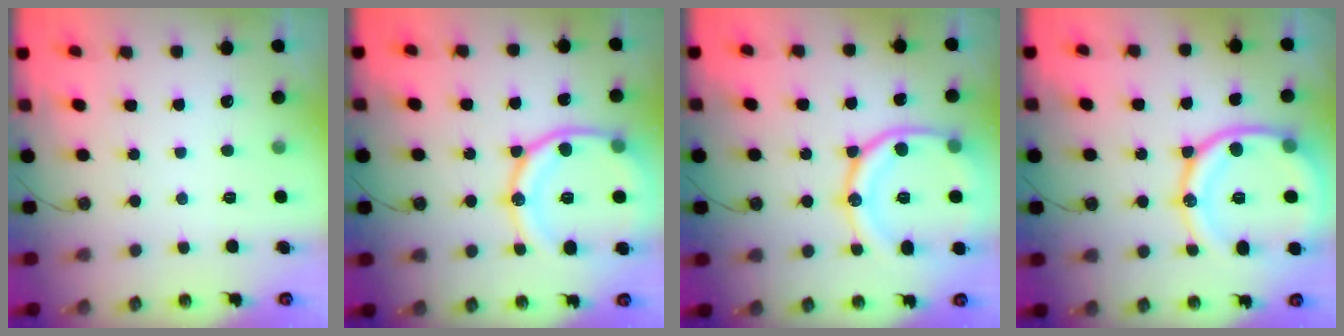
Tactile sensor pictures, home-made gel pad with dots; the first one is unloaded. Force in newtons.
{"total": 19.3, "press": 19.2, "slide": 2.1}
{"total": 19.9, "press": 19.8, "slide": 2.1}
{"total": 20.4, "press": 20.2, "slide": 2.4}